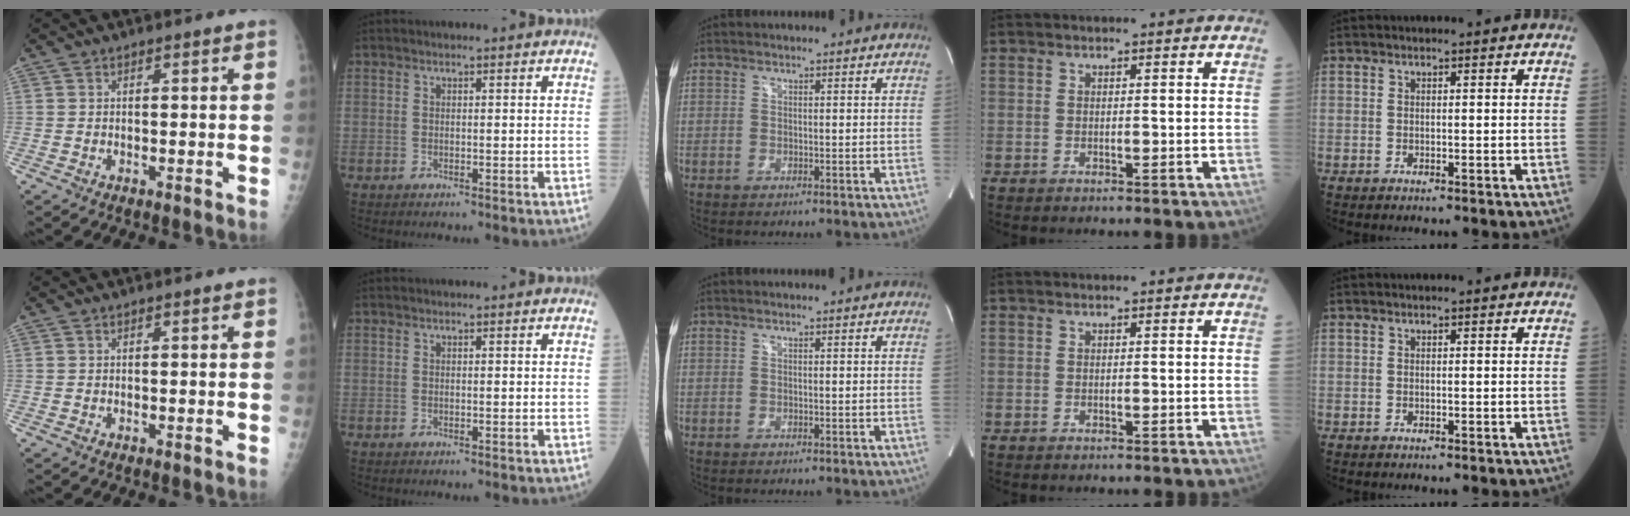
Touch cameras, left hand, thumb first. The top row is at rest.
{}